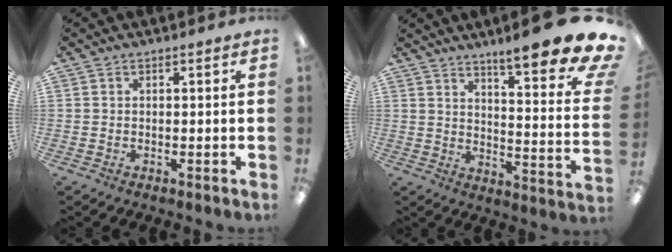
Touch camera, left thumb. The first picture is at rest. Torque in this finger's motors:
{"motor_torque": [0.46, 0.42, 1.03, -1.74, 0.14]}